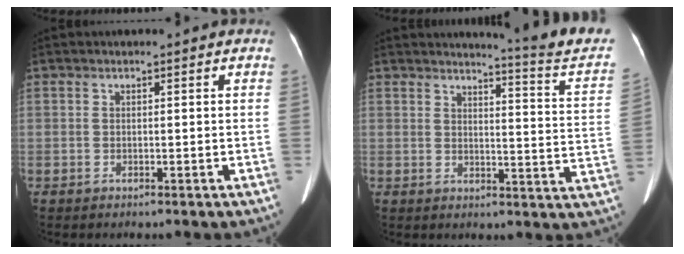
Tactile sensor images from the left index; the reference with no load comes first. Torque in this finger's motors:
{"motor_torque": [0.48, -0.89, 0.15, 0.04]}